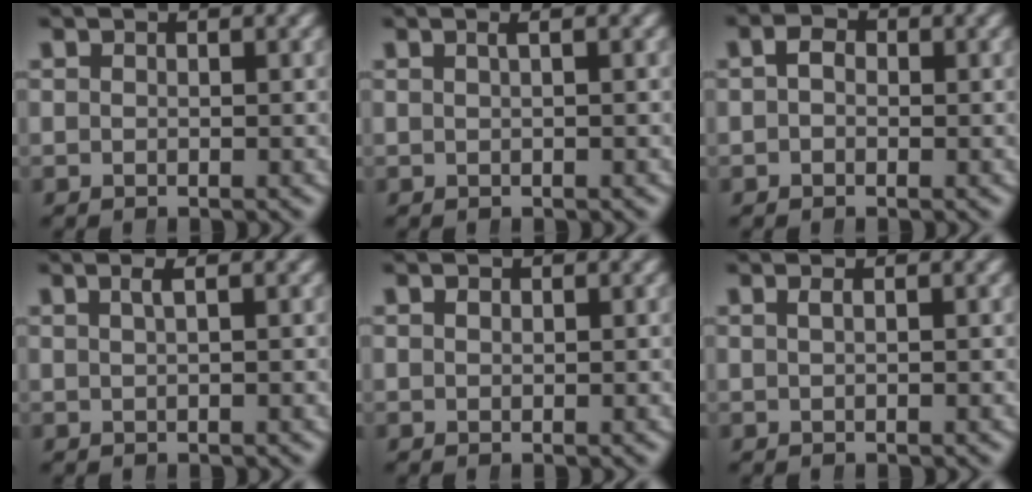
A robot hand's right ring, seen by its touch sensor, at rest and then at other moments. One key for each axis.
{"total": 0.9, "fx": 0.3, "fy": -0.2, "fz": 0.9, "tx": -0.007, "ty": 0.010, "tz": 0.004}
{"total": 1.9, "fx": -0.1, "fy": 1.5, "fz": 1.1, "tx": -0.017, "ty": 0.005, "tz": -0.005}
{"total": 1.3, "fx": 0.5, "fy": -0.2, "fz": 1.2, "tx": -0.012, "ty": 0.011, "tz": 0.008}
{"total": 0.6, "fx": 0.3, "fy": 0.4, "fz": 0.4, "tx": 0.001, "ty": 0.004, "tz": 0.006}
{"total": 0.7, "fx": 0.2, "fy": -0.3, "fz": 0.6, "tx": -0.008, "ty": 0.006, "tz": 0.005}